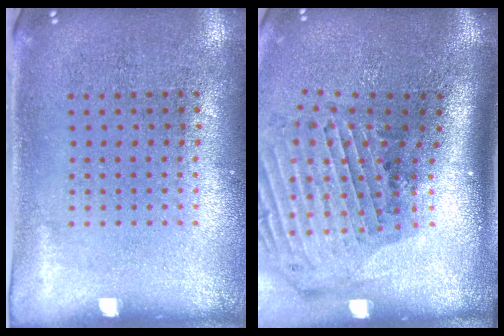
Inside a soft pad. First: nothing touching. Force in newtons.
{"total": 3.0, "press": 2.1, "slide": 2.0}